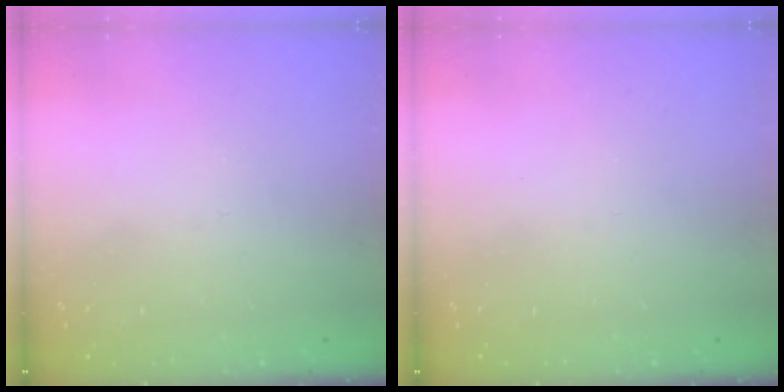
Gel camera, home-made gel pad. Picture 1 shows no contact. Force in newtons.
{"total": 0.0}